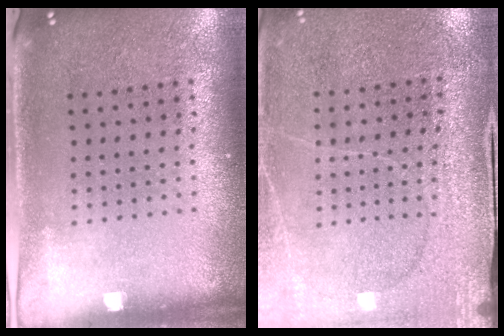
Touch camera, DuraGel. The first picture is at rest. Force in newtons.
{"total": 3.0, "press": 3.0, "slide": 0.1}